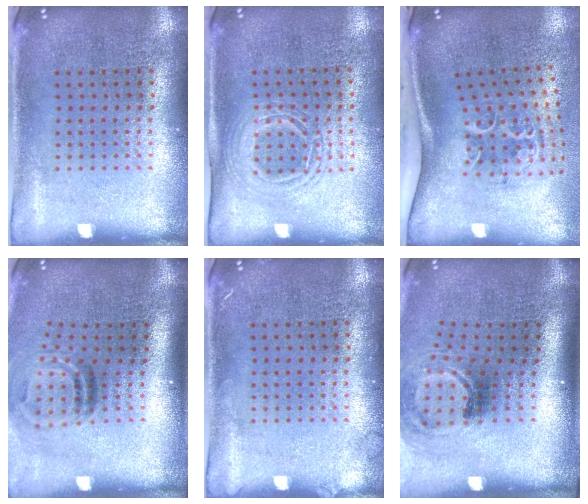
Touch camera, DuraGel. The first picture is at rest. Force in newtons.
{"total": 1.5, "press": 1.3, "slide": 0.7}
{"total": 2.3, "press": 1.3, "slide": 1.9}
{"total": 2.0, "press": 1.2, "slide": 1.6}
{"total": 0.8, "press": 0.7, "slide": 0.2}
{"total": 2.0, "press": 1.3, "slide": 1.6}